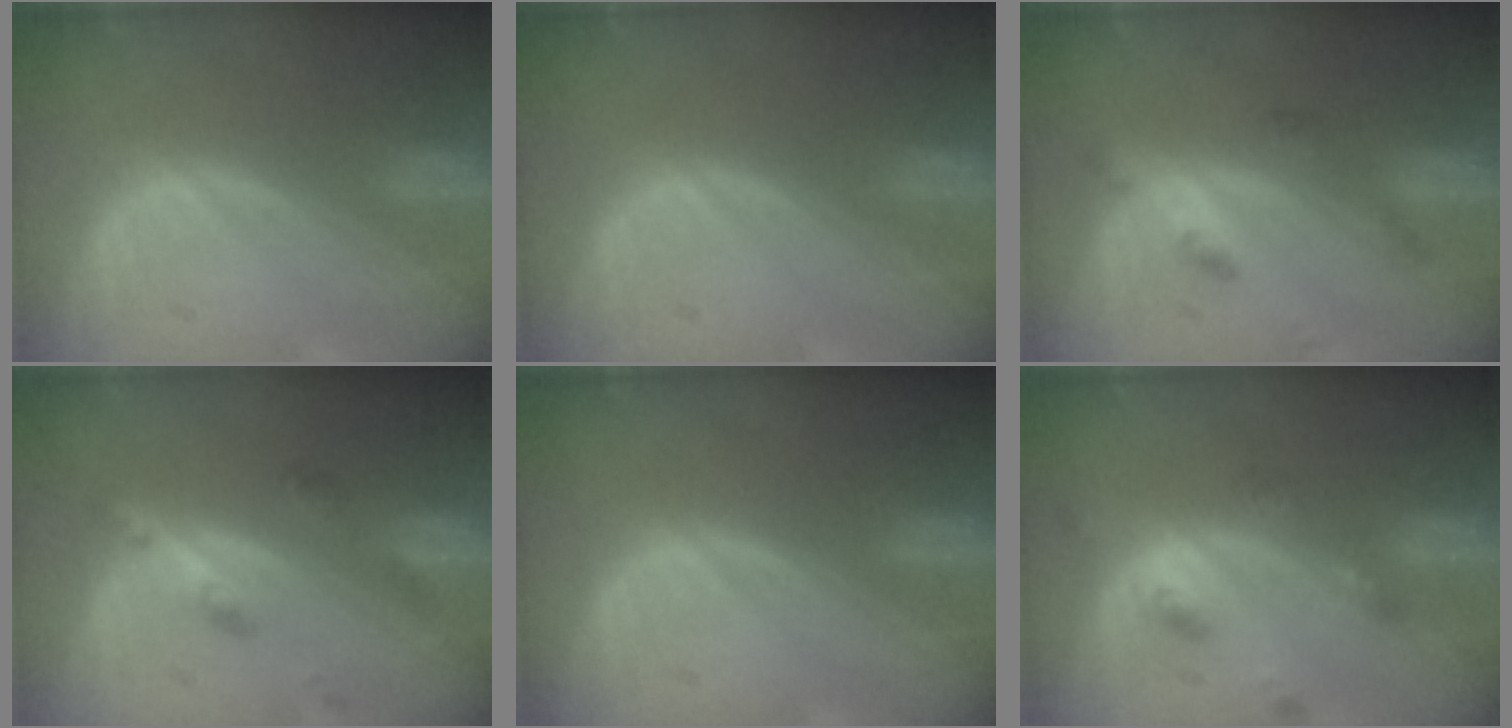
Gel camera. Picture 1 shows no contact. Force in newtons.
{"total": 0.0}
{"total": 4.2, "press": 3.9, "slide": 1.6}
{"total": 4.6, "press": 4.2, "slide": 1.9}
{"total": 0.0}
{"total": 4.6, "press": 4.1, "slide": 2.1}